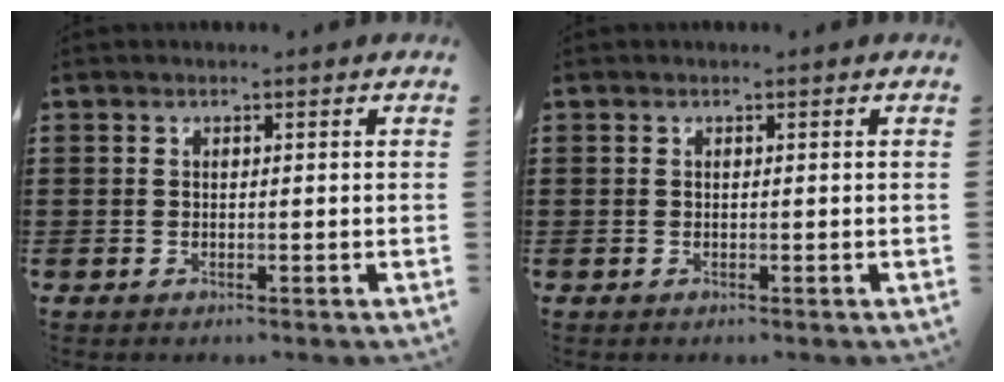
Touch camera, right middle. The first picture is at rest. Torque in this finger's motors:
{"motor_torque": [0.00, 0.00, 0.00, 0.00]}